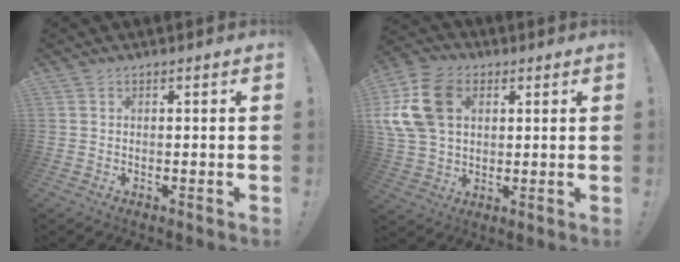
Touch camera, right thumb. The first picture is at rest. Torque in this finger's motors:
{"motor_torque": [2.47, 2.53, 0.25, 0.24, 0.32]}